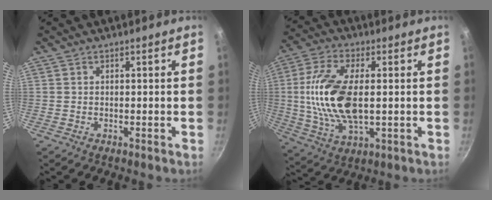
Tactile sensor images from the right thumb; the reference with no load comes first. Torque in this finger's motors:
{"motor_torque": [2.11, 2.90, 1.94, 0.08, 0.23]}